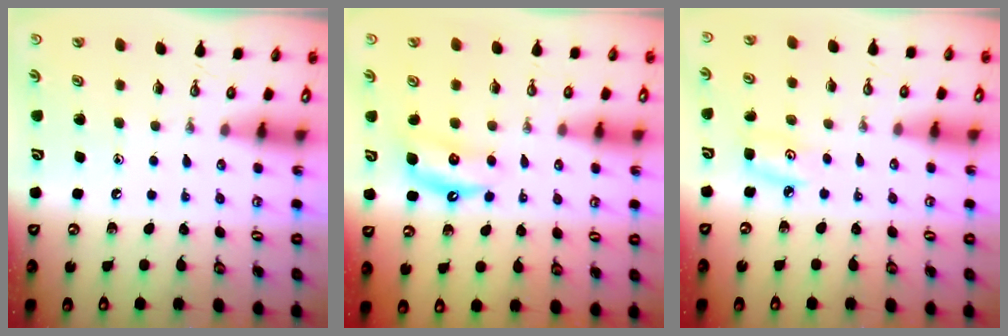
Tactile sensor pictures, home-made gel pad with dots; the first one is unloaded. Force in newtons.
{"total": 5.8, "press": 5.8, "slide": 0.7}
{"total": 5.2, "press": 5.2, "slide": 0.5}